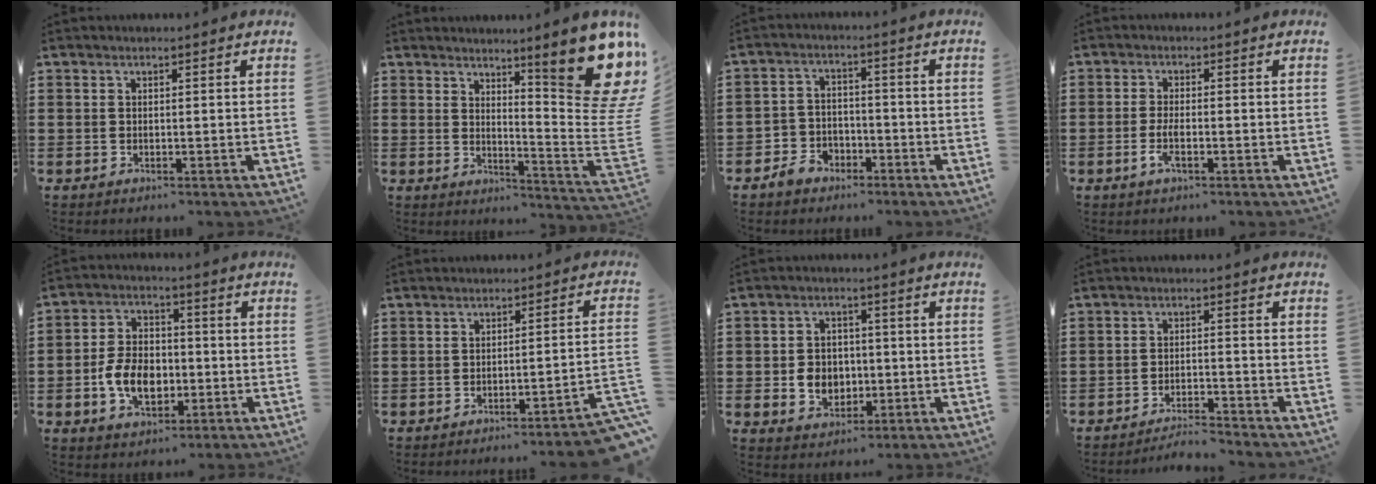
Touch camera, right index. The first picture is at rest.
{"total": 13.3, "force": [8.0, 2.8, 10.2], "torque": [-0.143, -0.075, 0.132]}
{"total": 4.2, "force": [-2.9, 2.9, 0.8], "torque": [-0.037, 0.009, -0.064]}
{"total": 2.8, "force": [-1.1, 0.5, 2.5], "torque": [-0.051, -0.005, -0.022]}
{"total": 7.7, "force": [-1.9, 5.1, 5.4], "torque": [-0.111, 0.003, -0.038]}
{"total": 3.3, "force": [-2.7, -0.5, 1.8], "torque": [-0.033, -0.013, -0.056]}
{"total": 5.1, "force": [-0.6, 4.3, 2.7], "torque": [-0.055, 0.006, -0.014]}
{"total": 3.3, "force": [-3.3, 0.0, 0.4], "torque": [-0.013, 0.002, -0.069]}